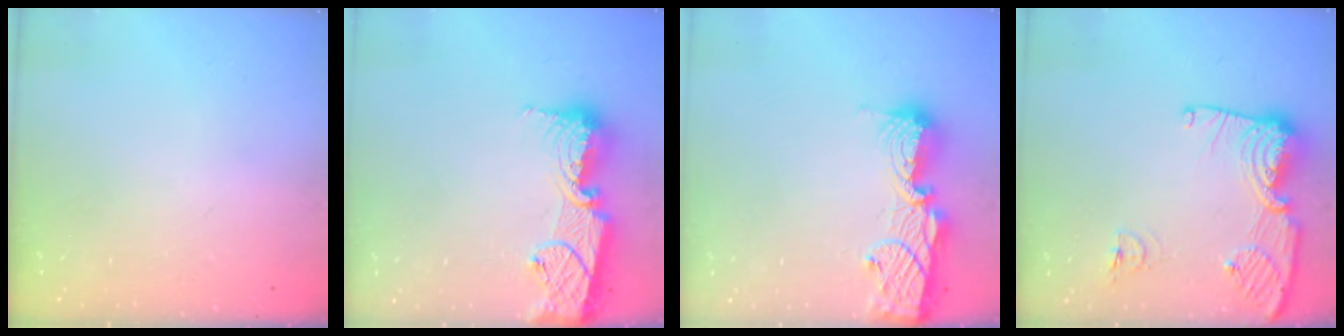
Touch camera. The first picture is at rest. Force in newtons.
{"total": 16.0, "press": 15.9, "slide": 1.4}
{"total": 13.6, "press": 13.5, "slide": 1.0}
{"total": 13.9, "press": 13.8, "slide": 1.5}